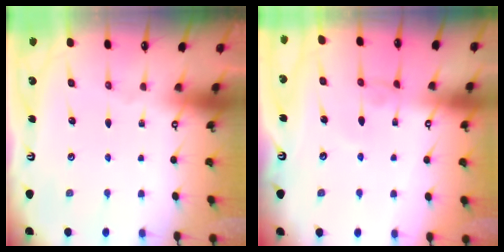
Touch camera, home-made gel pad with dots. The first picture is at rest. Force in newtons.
{"total": 1.0, "press": 1.0, "slide": 0.2}